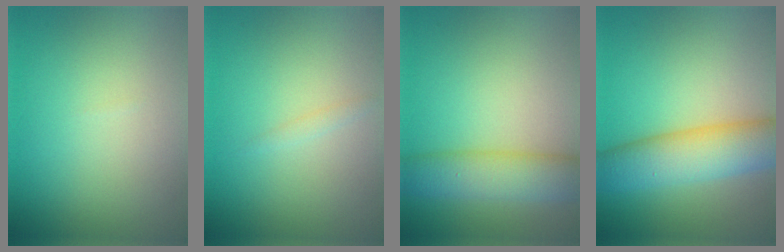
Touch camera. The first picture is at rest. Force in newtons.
{"total": 0.6, "press": 0.6, "slide": 0.0}
{"total": 5.8, "press": 5.8, "slide": 0.2}
{"total": 7.7, "press": 7.7, "slide": 0.3}